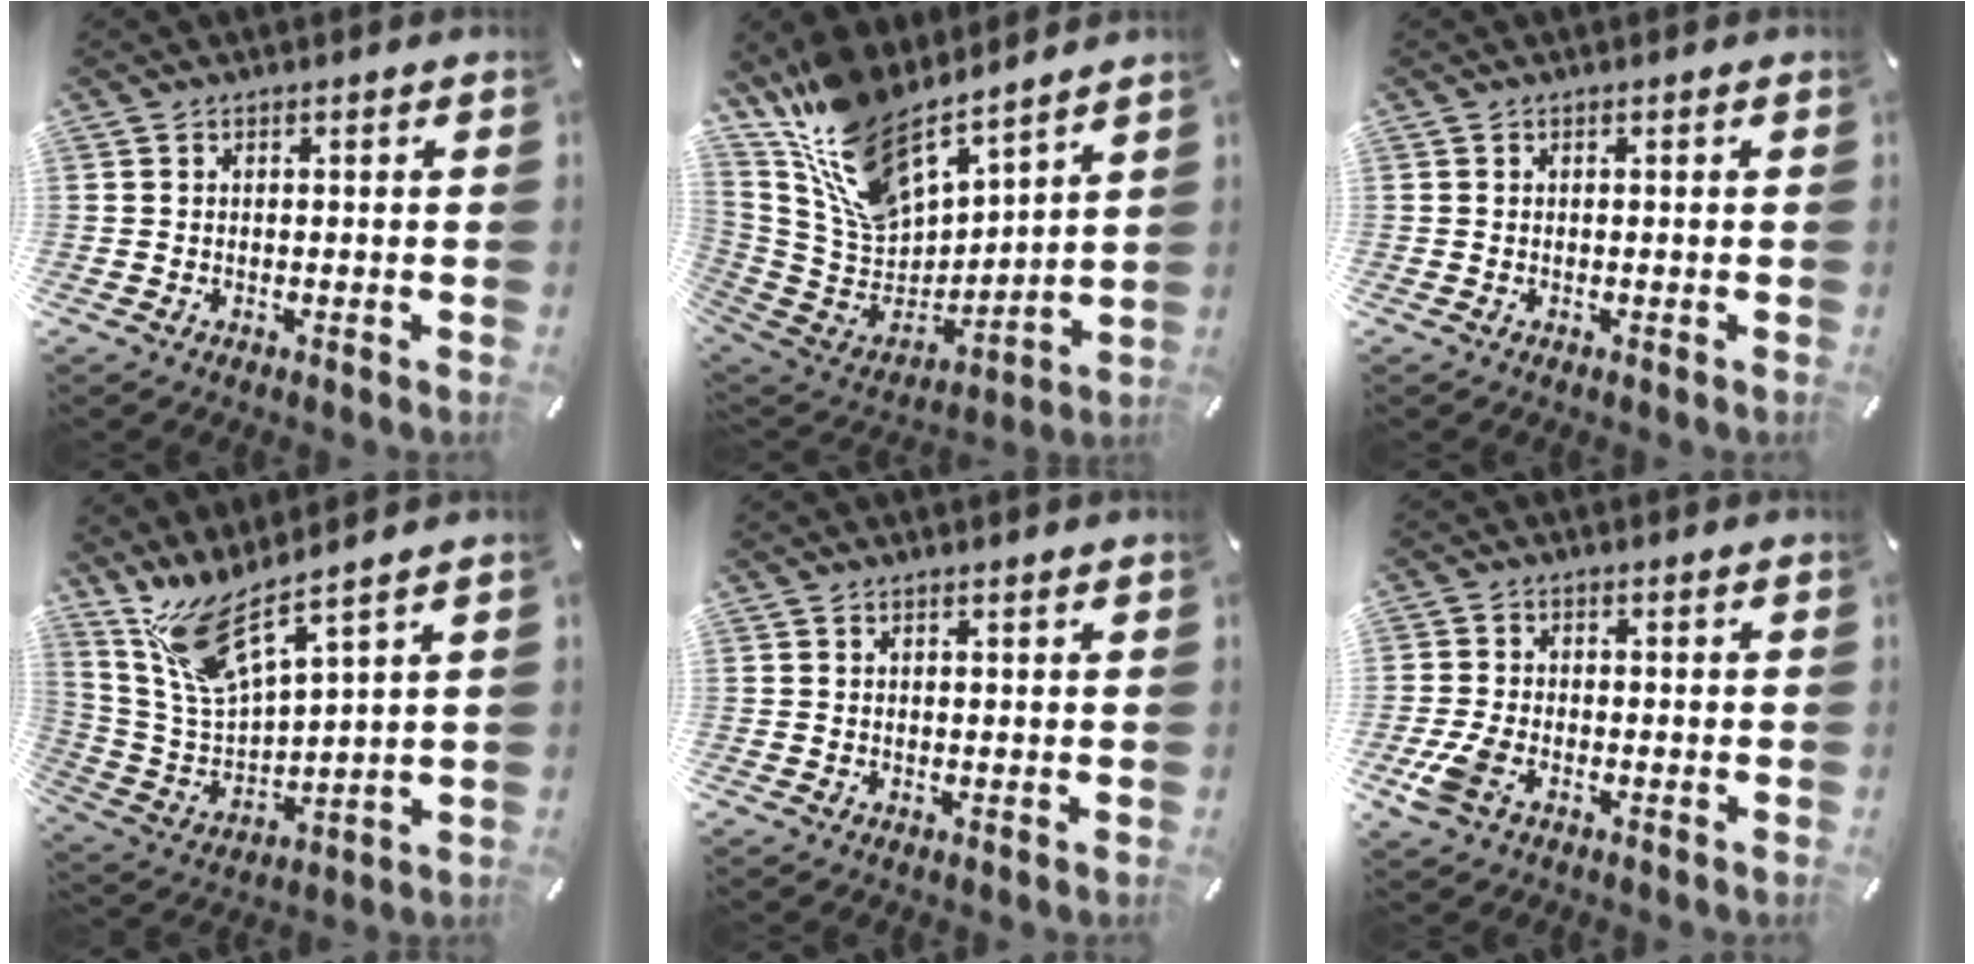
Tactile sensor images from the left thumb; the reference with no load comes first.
{"total": 17.0, "force": [14.2, 6.8, 6.4], "torque": [-0.162, -0.111, 0.260]}
{"total": 0.0}
{"total": 14.0, "force": [10.6, 3.6, 8.4], "torque": [-0.204, -0.052, 0.186]}
{"total": 0.7, "force": [0.6, 0.0, 0.4], "torque": [-0.007, -0.002, 0.011]}
{"total": 5.7, "force": [-2.1, 3.8, 3.7], "torque": [-0.092, 0.004, -0.042]}